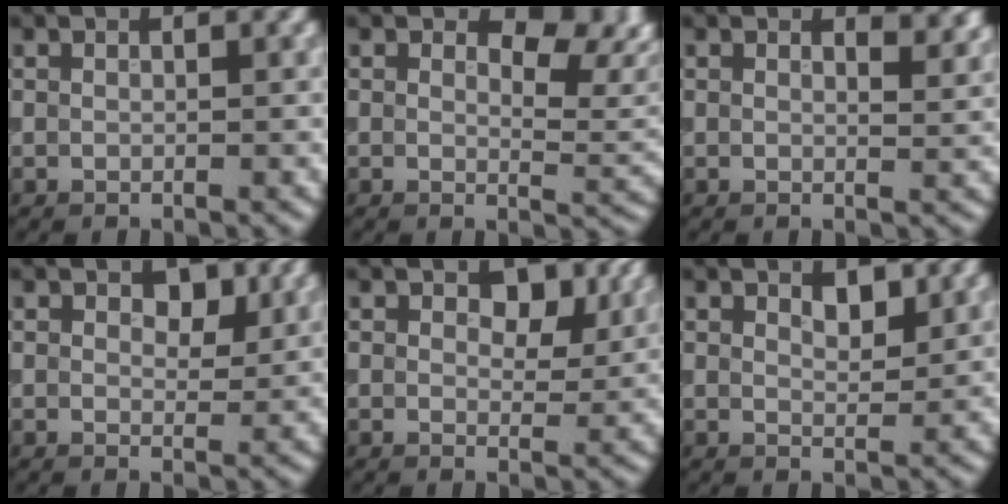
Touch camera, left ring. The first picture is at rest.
{"total": 4.9, "force": [2.0, 2.7, 3.6], "torque": [-0.045, -0.005, 0.026]}
{"total": 2.3, "force": [1.6, 0.9, 1.4], "torque": [-0.014, -0.003, 0.024]}
{"total": 2.0, "force": [1.0, 1.2, 1.3], "torque": [-0.015, -0.004, 0.010]}
{"total": 3.7, "force": [1.6, 2.2, 2.5], "torque": [-0.035, -0.004, 0.017]}
{"total": 1.6, "force": [1.1, 0.7, 1.0], "torque": [-0.014, -0.002, 0.021]}